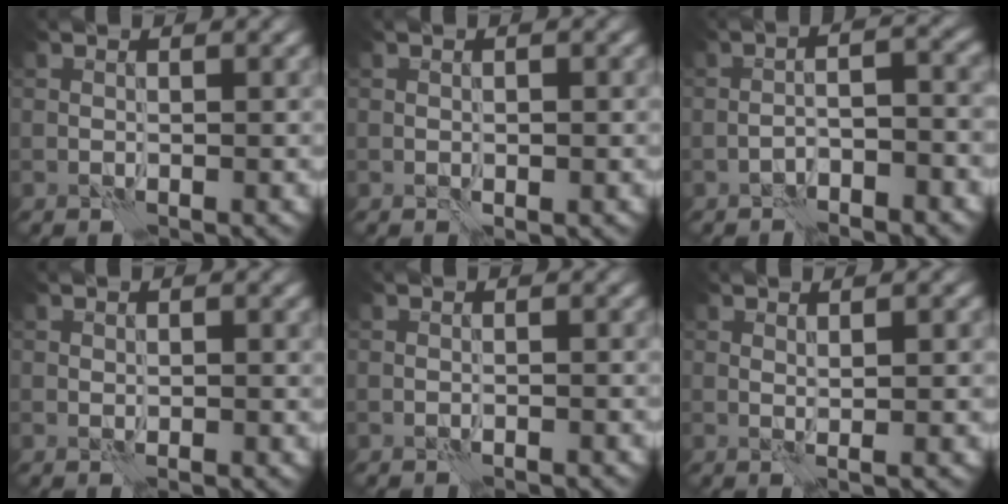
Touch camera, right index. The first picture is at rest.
{"total": 1.0, "force": [-0.2, 0.4, 0.9], "torque": [-0.011, 0.002, -0.002]}
{"total": 3.9, "force": [-2.3, 0.7, 3.1], "torque": [-0.052, 0.013, -0.043]}
{"total": 0.7, "force": [0.0, 0.3, 0.6], "torque": [-0.008, 0.000, 0.000]}
{"total": 0.7, "force": [-0.6, 0.0, 0.3], "torque": [-0.004, 0.002, -0.013]}
{"total": 2.2, "force": [0.5, 0.4, 2.1], "torque": [-0.030, 0.003, 0.006]}